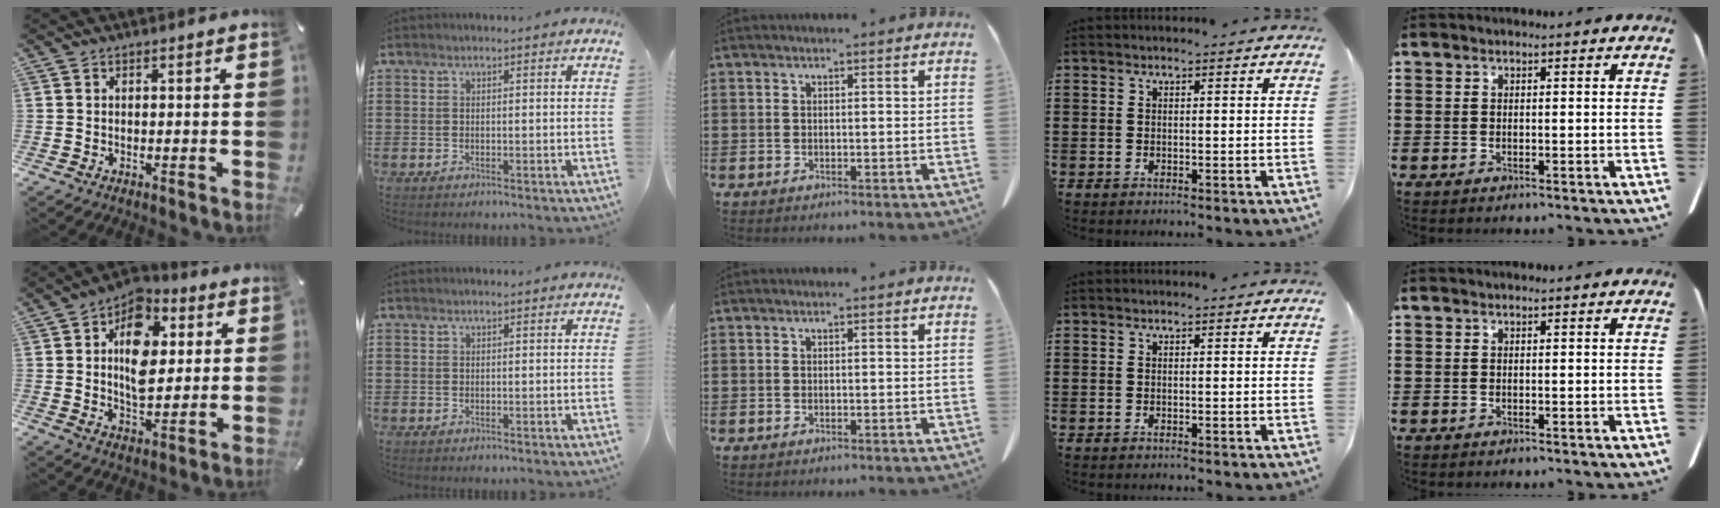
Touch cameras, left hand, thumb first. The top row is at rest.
{"thumb": {"total": 13.2, "force": [3.0, 9.3, 8.9], "torque": [-0.130, -0.006, 0.049]}}